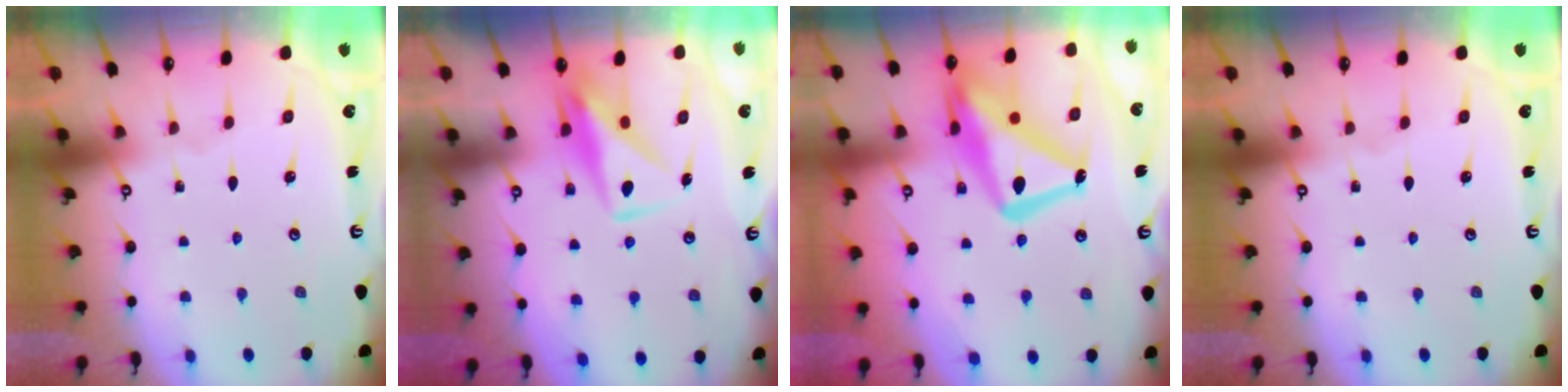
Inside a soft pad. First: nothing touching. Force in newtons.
{"total": 9.1, "press": 9.1, "slide": 0.6}
{"total": 18.9, "press": 18.8, "slide": 1.9}
{"total": 0.0}